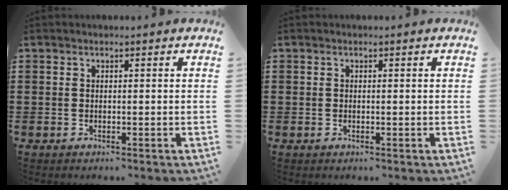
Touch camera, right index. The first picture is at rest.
{"total": 0.0}